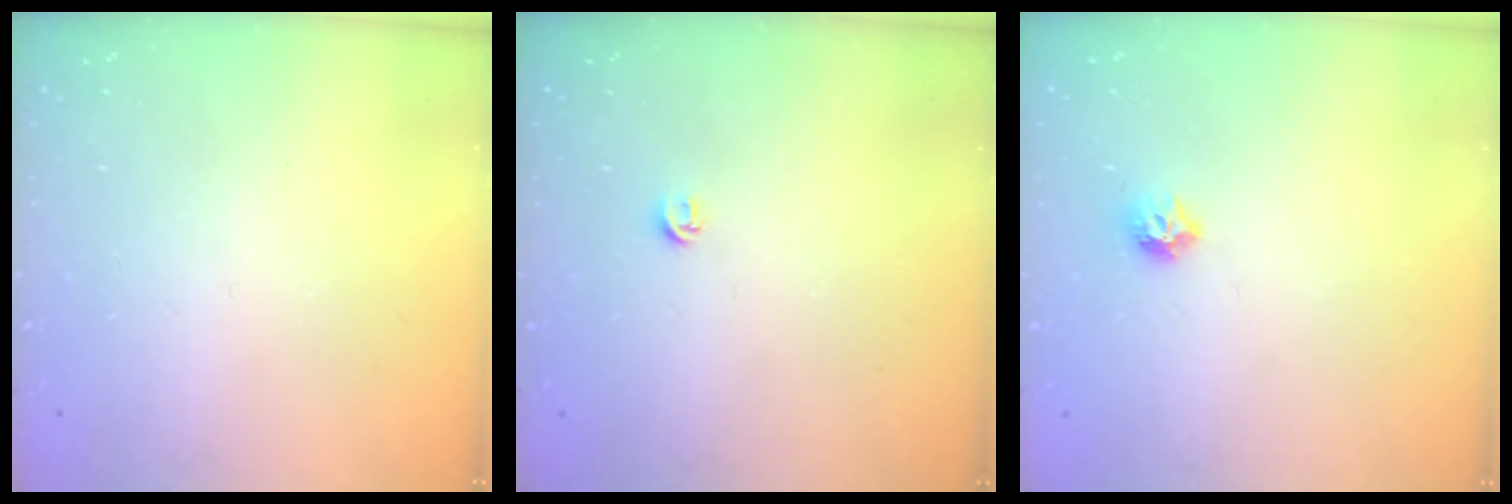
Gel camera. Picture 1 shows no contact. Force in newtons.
{"total": 4.3, "press": 4.3, "slide": 0.4}
{"total": 5.8, "press": 5.7, "slide": 0.9}